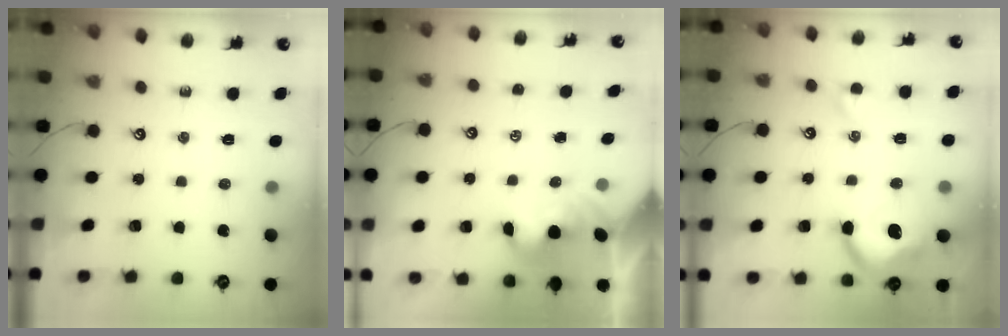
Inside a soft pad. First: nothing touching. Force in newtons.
{"total": 2.2, "press": 2.1, "slide": 0.5}
{"total": 9.4, "press": 9.3, "slide": 1.6}